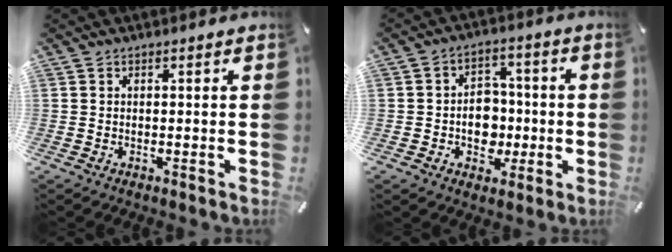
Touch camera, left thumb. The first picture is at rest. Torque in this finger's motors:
{"motor_torque": [0.69, 0.81, 0.32, 0.15, 0.03]}